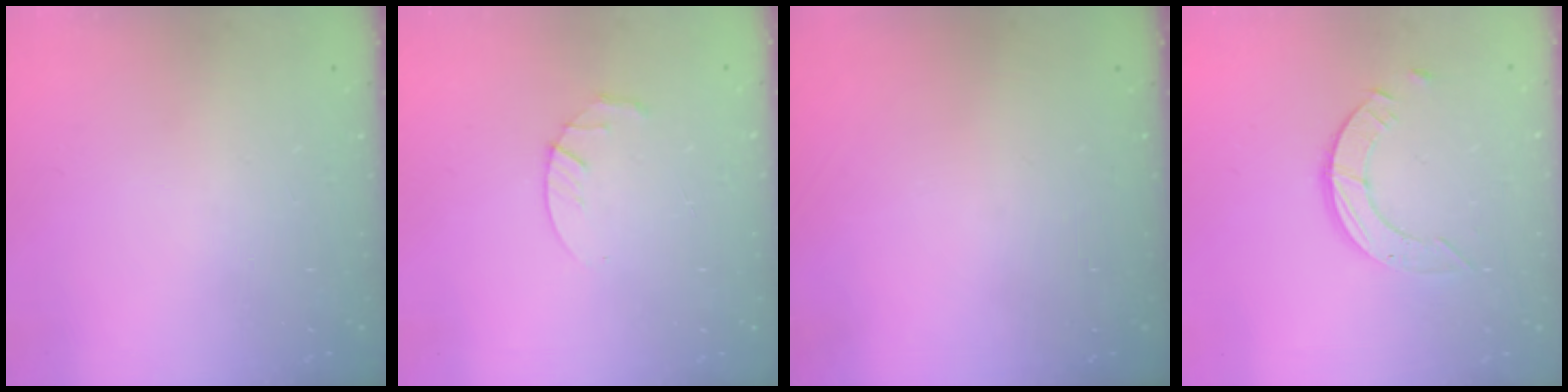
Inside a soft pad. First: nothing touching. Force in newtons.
{"total": 3.0, "press": 2.9, "slide": 0.5}
{"total": 0.0}
{"total": 3.9, "press": 3.9, "slide": 0.3}